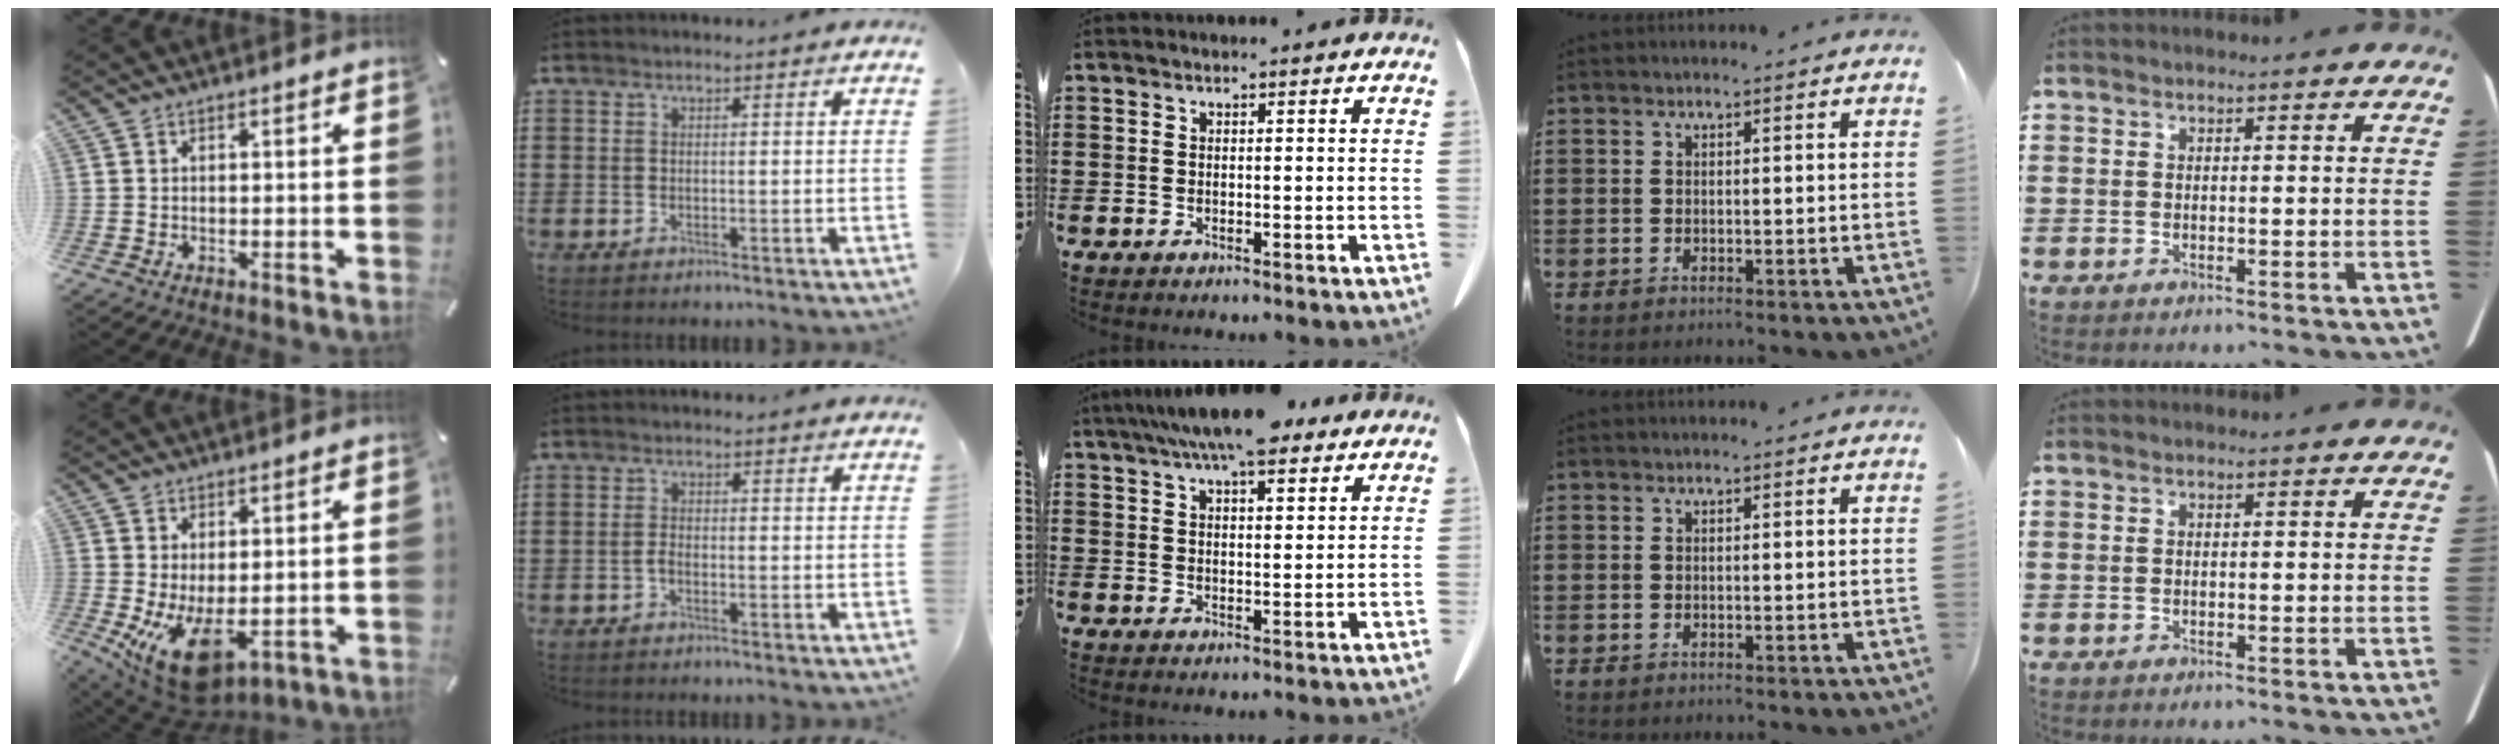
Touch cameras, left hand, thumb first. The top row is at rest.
{"thumb": {"total": 12.0, "force": [-2.5, 6.6, 9.7], "torque": [-0.166, -0.001, -0.028]}, "index": {"total": 1.2, "force": [-0.8, 0.4, 0.9], "torque": [-0.027, -0.003, -0.018]}, "middle": {"total": 7.9, "force": [6.1, 2.1, 4.5], "torque": [-0.095, -0.006, 0.111]}}